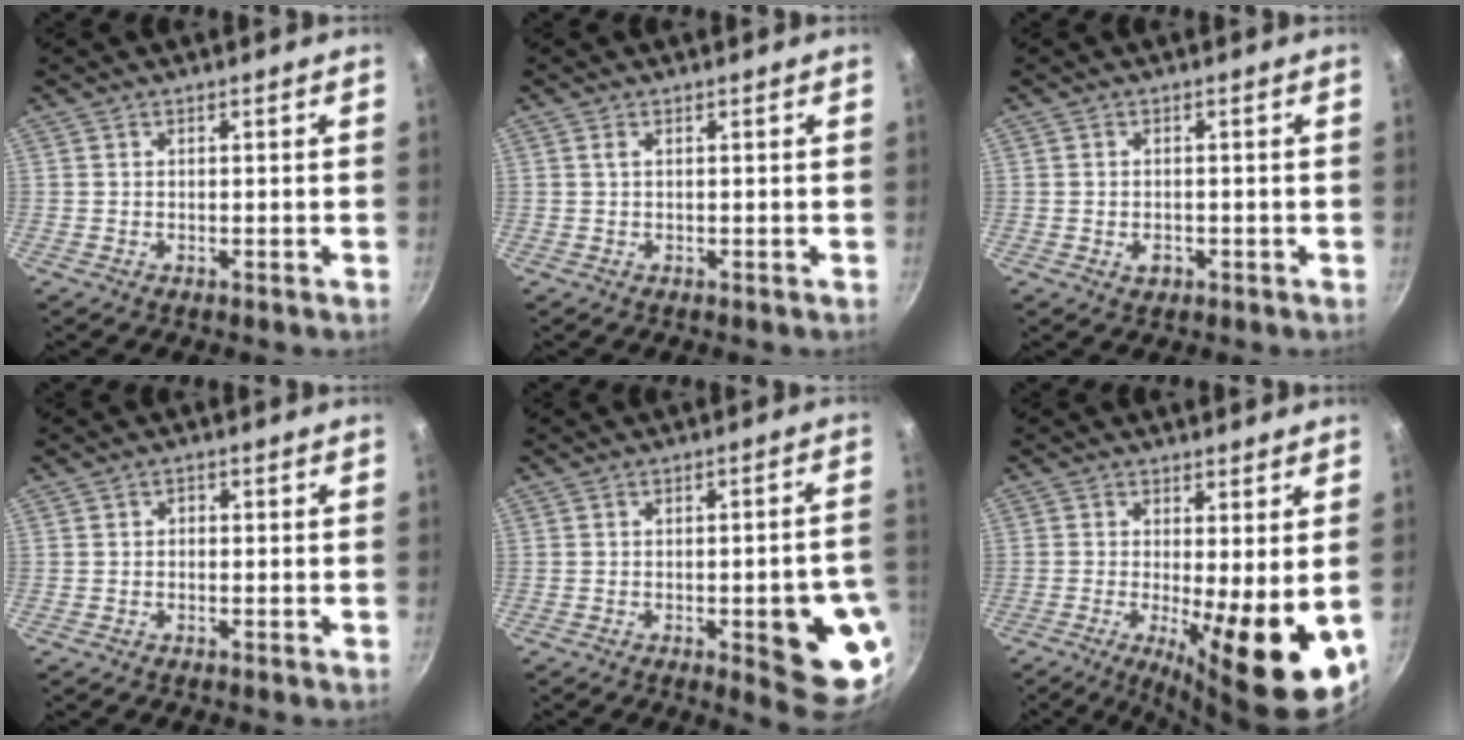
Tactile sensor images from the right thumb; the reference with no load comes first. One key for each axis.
{"total": 0.6, "fx": 0.2, "fy": 0.1, "fz": 0.5, "tx": -0.012, "ty": 0.001, "tz": 0.004}
{"total": 2.1, "fx": -0.8, "fy": 1.5, "fz": 1.3, "tx": -0.017, "ty": 0.004, "tz": -0.009}
{"total": 1.1, "fx": -0.2, "fy": 0.9, "fz": 0.6, "tx": -0.010, "ty": 0.006, "tz": -0.004}
{"total": 14.3, "fx": -3.7, "fy": 4.3, "fz": 13.2, "tx": -0.119, "ty": 0.013, "tz": -0.042}
{"total": 14.0, "fx": -2.3, "fy": 3.7, "fz": 13.3, "tx": -0.188, "ty": -0.018, "tz": -0.026}